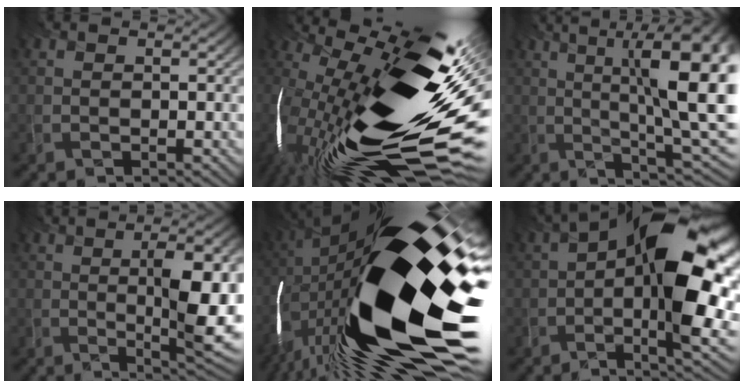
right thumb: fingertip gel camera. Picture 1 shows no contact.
{"total": 20.8, "force": [-1.8, 7.0, 19.5], "torque": [-0.357, -0.023, -0.043]}
{"total": 16.0, "force": [3.3, 3.7, 15.2], "torque": [-0.189, 0.030, 0.061]}
{"total": 10.0, "force": [0.0, 1.7, 9.8], "torque": [-0.158, 0.003, 0.012]}
{"total": 23.7, "force": [-2.1, 8.5, 22.1], "torque": [-0.425, -0.037, -0.045]}
{"total": 17.1, "force": [0.4, 6.3, 16.0], "torque": [-0.241, 0.024, 0.008]}